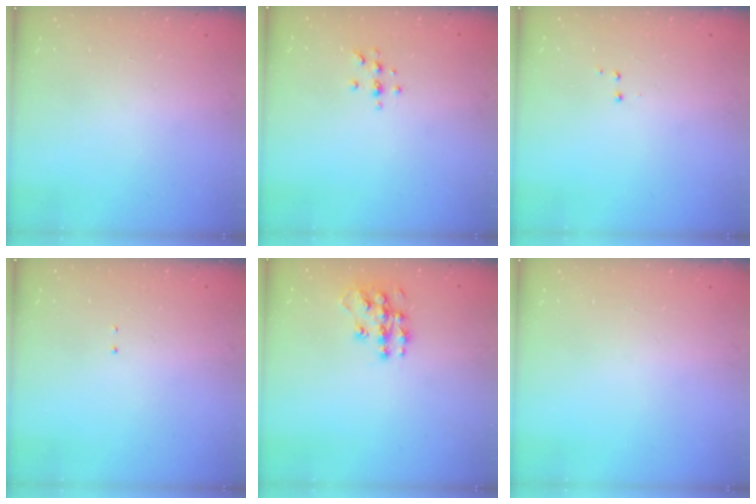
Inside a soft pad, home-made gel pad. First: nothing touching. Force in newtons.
{"total": 4.8, "press": 4.7, "slide": 0.6}
{"total": 2.9, "press": 2.8, "slide": 0.7}
{"total": 1.3, "press": 1.2, "slide": 0.6}
{"total": 10.4, "press": 10.4, "slide": 0.4}
{"total": 0.0}